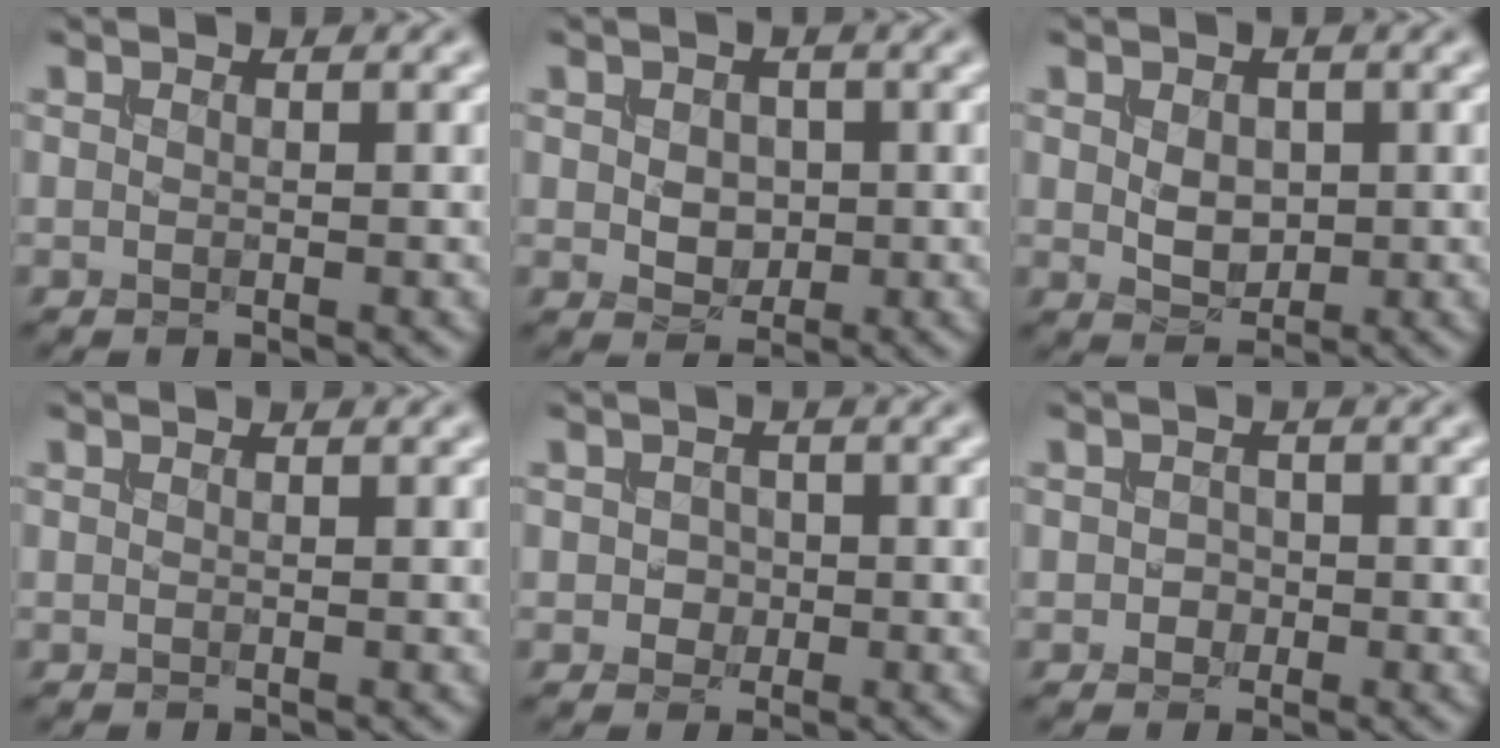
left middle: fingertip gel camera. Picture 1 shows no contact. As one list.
[{"total": 2.3, "force": [0.0, 1.8, 1.5], "torque": [-0.030, -0.002, 0.000]}, {"total": 2.4, "force": [0.2, 1.7, 1.7], "torque": [-0.036, -0.002, 0.005]}, {"total": 0.0}, {"total": 1.3, "force": [-0.2, 1.2, 0.5], "torque": [-0.006, -0.002, -0.004]}, {"total": 1.1, "force": [-0.3, 1.0, 0.3], "torque": [-0.004, -0.001, -0.008]}]